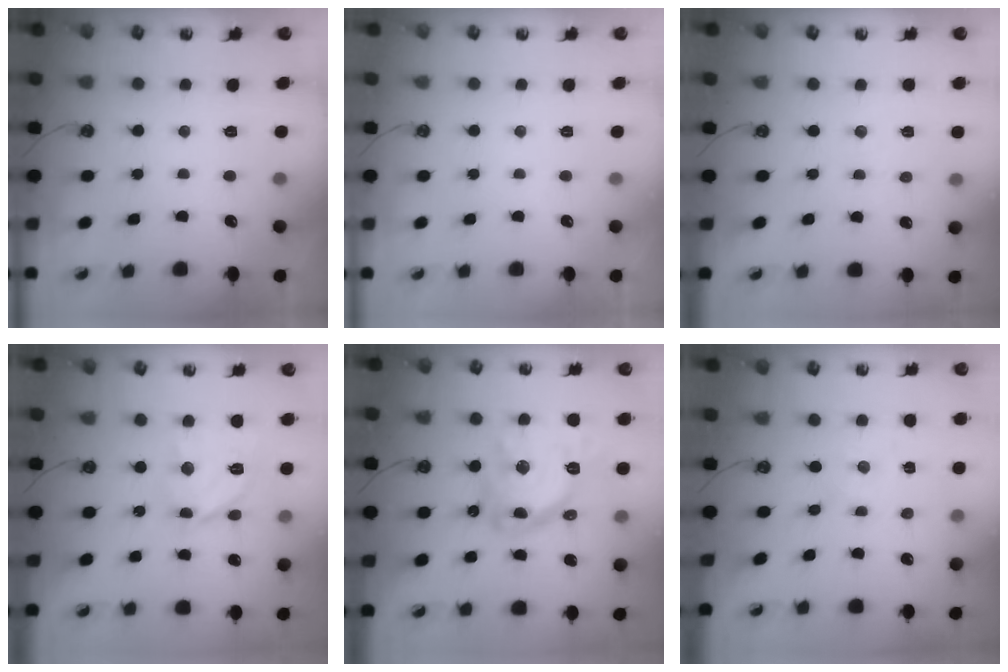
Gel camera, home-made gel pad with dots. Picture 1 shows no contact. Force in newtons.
{"total": 0.0}
{"total": 2.7, "press": 2.7, "slide": 0.4}
{"total": 13.2, "press": 13.2, "slide": 1.0}
{"total": 18.4, "press": 18.3, "slide": 1.9}
{"total": 0.0}